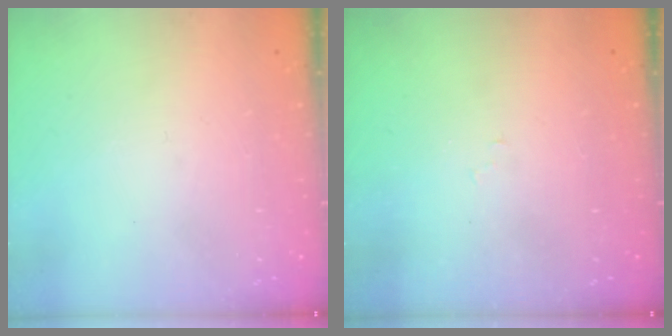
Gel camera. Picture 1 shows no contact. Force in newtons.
{"total": 6.8, "press": 6.7, "slide": 0.6}